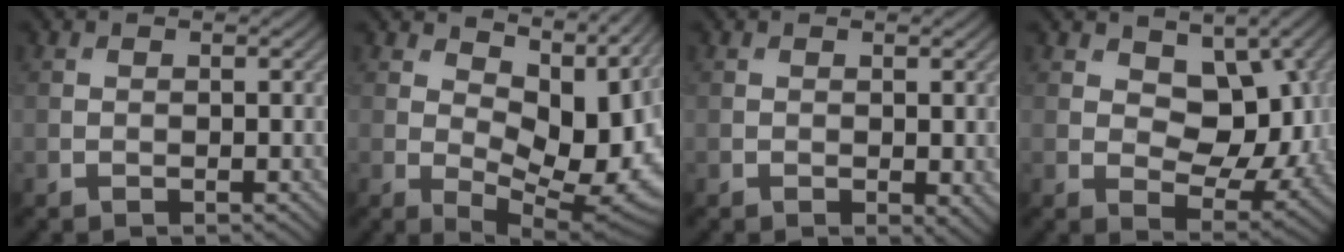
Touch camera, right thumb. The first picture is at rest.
{"total": 11.4, "force": [4.0, 6.1, 8.8], "torque": [-0.137, -0.008, 0.068]}
{"total": 1.5, "force": [-0.2, 0.8, 1.2], "torque": [-0.015, -0.009, 0.001]}
{"total": 8.8, "force": [2.6, 5.7, 6.2], "torque": [-0.099, -0.015, 0.037]}